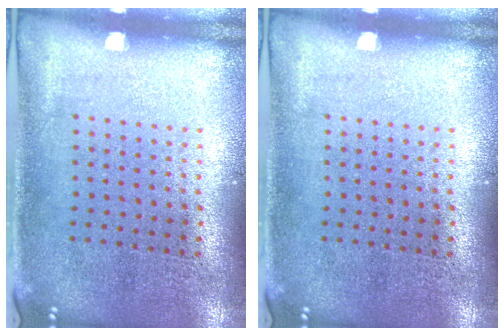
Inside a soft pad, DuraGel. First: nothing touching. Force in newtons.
{"total": 0.0}